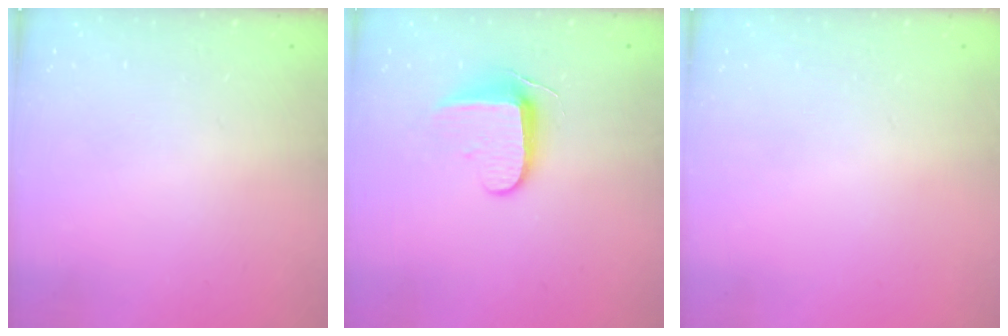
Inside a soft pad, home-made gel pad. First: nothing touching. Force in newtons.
{"total": 9.3, "press": 9.2, "slide": 1.5}
{"total": 0.0}